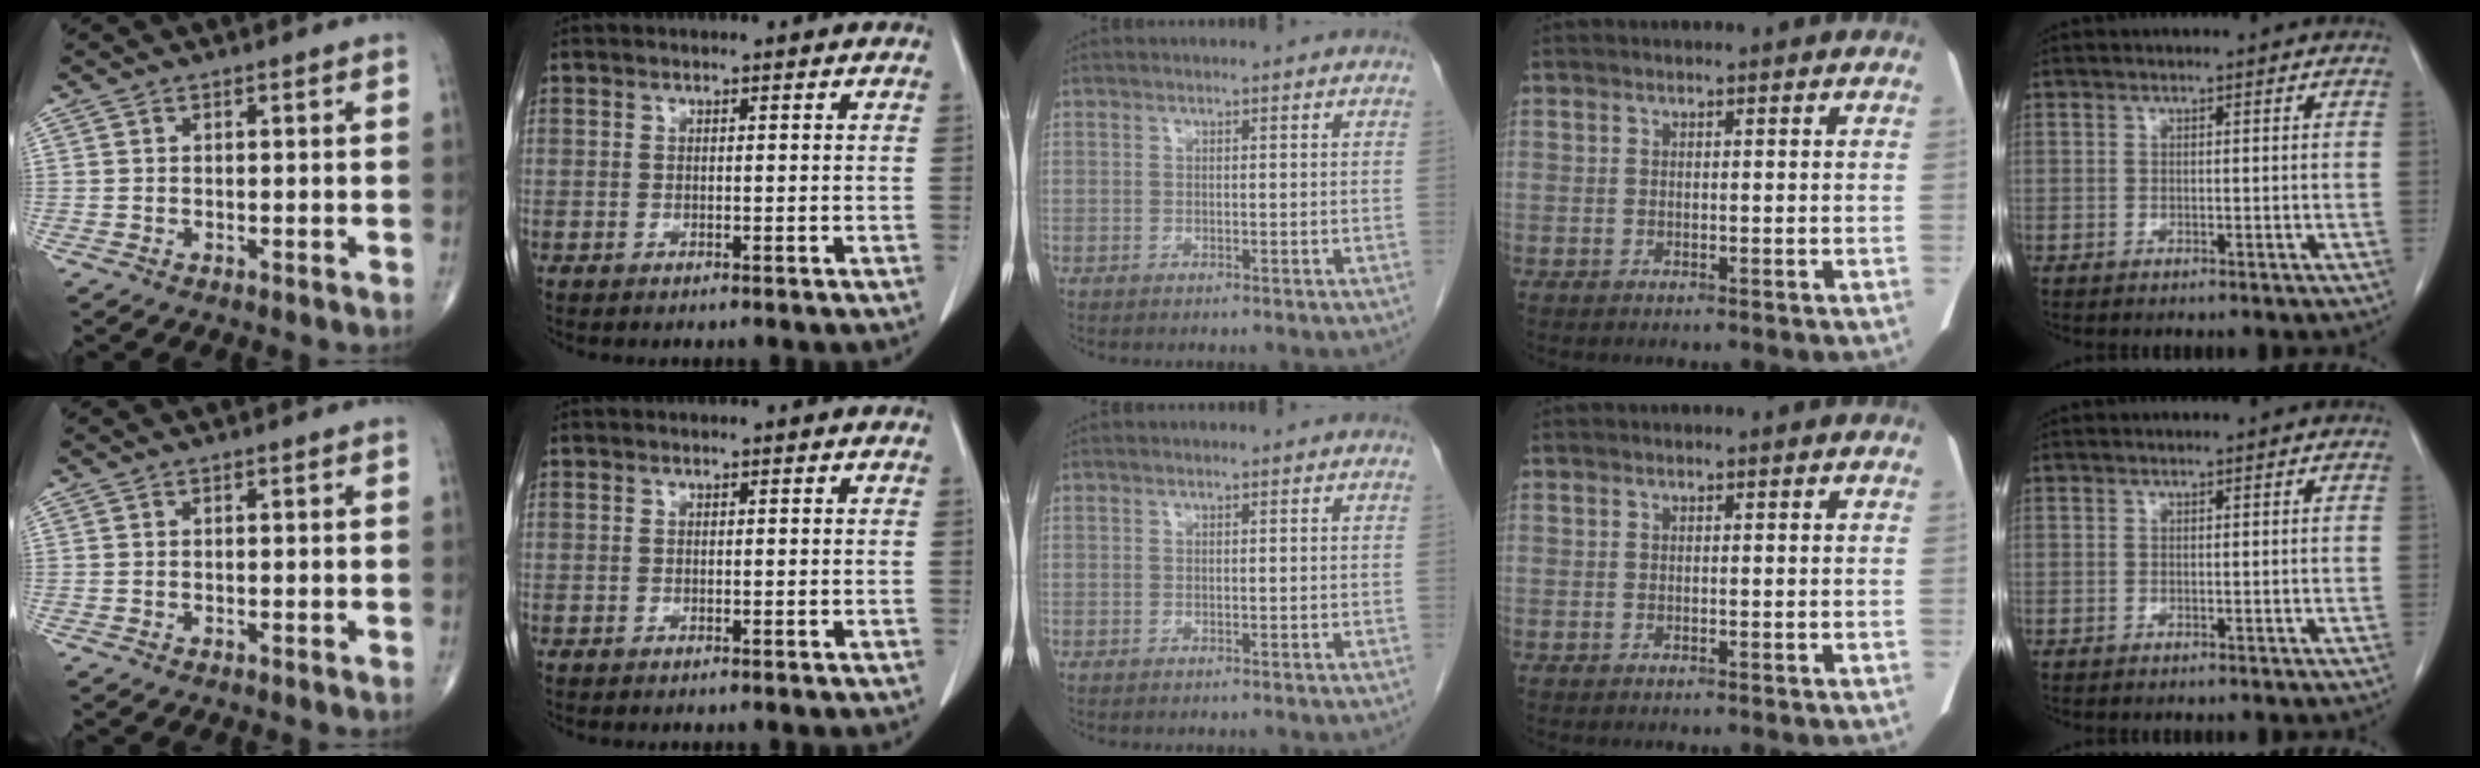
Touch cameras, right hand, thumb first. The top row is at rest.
{}